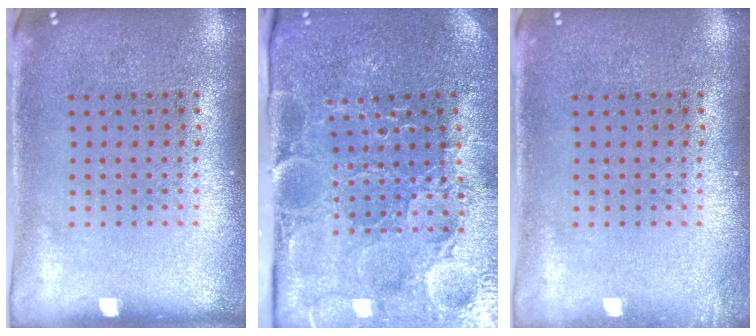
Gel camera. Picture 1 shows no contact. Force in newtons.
{"total": 3.7, "press": 3.7, "slide": 0.6}
{"total": 0.7, "press": 0.7, "slide": 0.1}